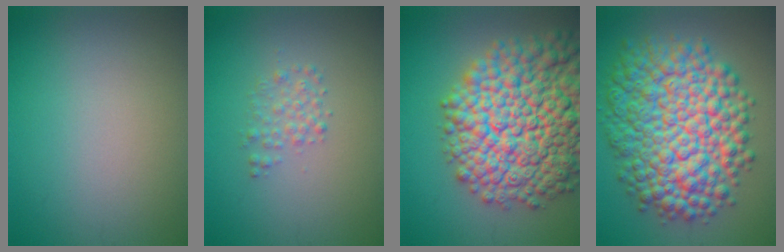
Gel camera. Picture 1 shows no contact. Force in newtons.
{"total": 1.5, "press": 1.5, "slide": 0.0}
{"total": 15.8, "press": 15.8, "slide": 0.7}
{"total": 12.6, "press": 12.6, "slide": 0.3}